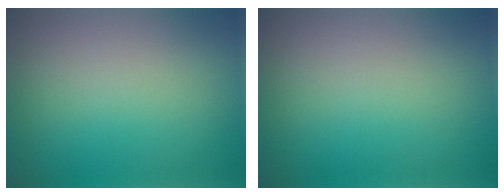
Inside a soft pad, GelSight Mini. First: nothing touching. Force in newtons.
{"total": 0.0}